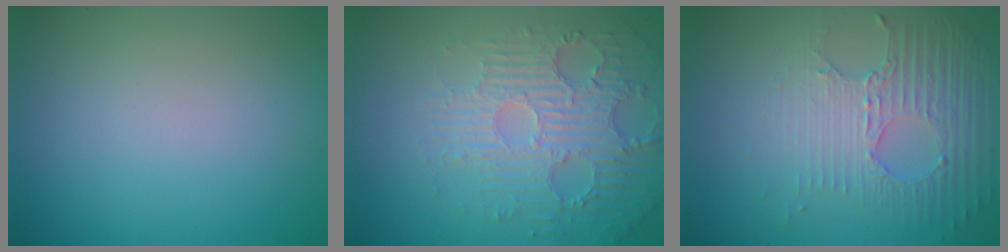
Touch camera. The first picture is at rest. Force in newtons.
{"total": 4.5, "press": 3.7, "slide": 2.6}
{"total": 5.2, "press": 3.3, "slide": 4.1}